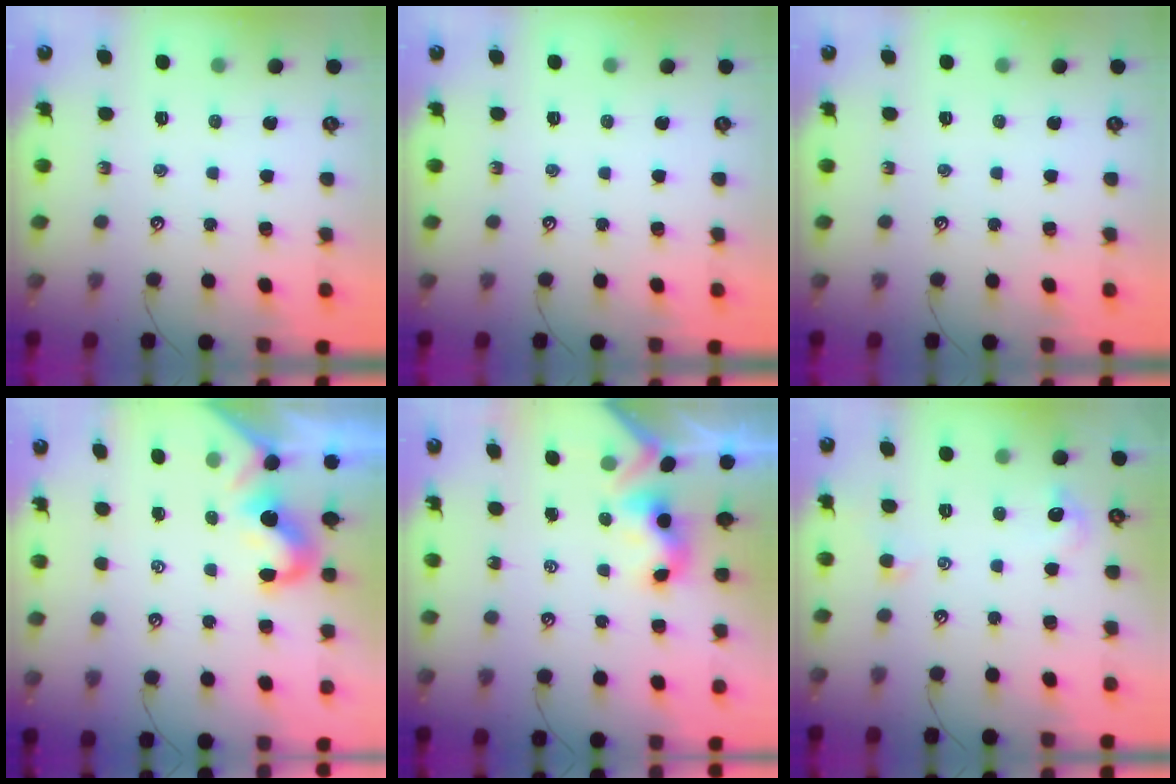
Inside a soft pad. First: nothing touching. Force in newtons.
{"total": 0.0}
{"total": 0.0}
{"total": 1.4, "press": 1.2, "slide": 0.8}
{"total": 4.7, "press": 4.7, "slide": 0.2}
{"total": 1.5, "press": 1.3, "slide": 0.6}